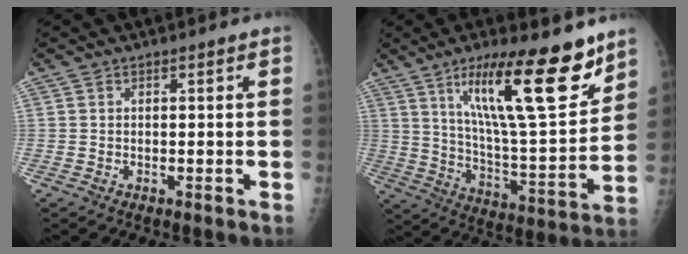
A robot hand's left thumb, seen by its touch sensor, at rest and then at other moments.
{"total": 22.6, "force": [13.1, 5.4, 17.5], "torque": [-0.251, -0.068, 0.224]}